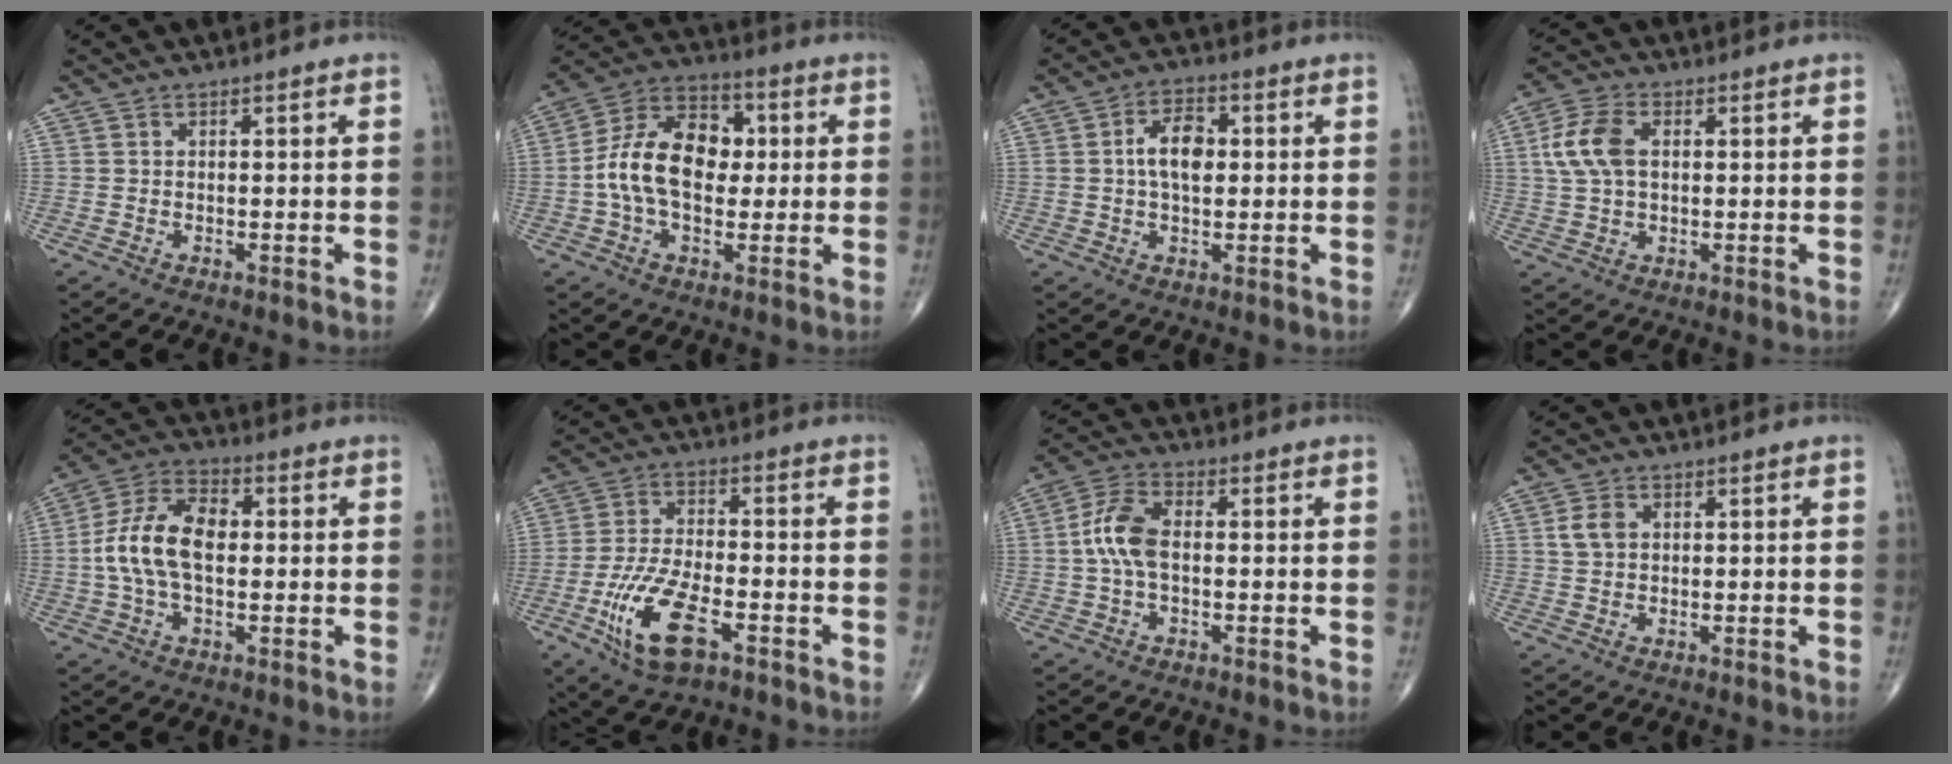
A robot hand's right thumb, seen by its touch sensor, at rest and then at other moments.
{"total": 14.7, "force": [0.2, 9.5, 11.3], "torque": [-0.188, 0.033, -0.006]}
{"total": 7.2, "force": [0.8, 4.1, 5.8], "torque": [-0.091, 0.011, 0.008]}
{"total": 8.3, "force": [1.5, 5.0, 6.5], "torque": [-0.143, 0.013, 0.029]}
{"total": 12.3, "force": [0.1, 7.0, 10.1], "torque": [-0.199, 0.028, -0.004]}
{"total": 12.9, "force": [-5.7, 5.3, 10.3], "torque": [-0.210, 0.012, -0.100]}
{"total": 7.7, "force": [-0.1, 4.2, 6.5], "torque": [-0.141, 0.021, -0.010]}
{"total": 2.6, "force": [1.0, 2.0, 1.3], "torque": [-0.018, -0.002, 0.021]}